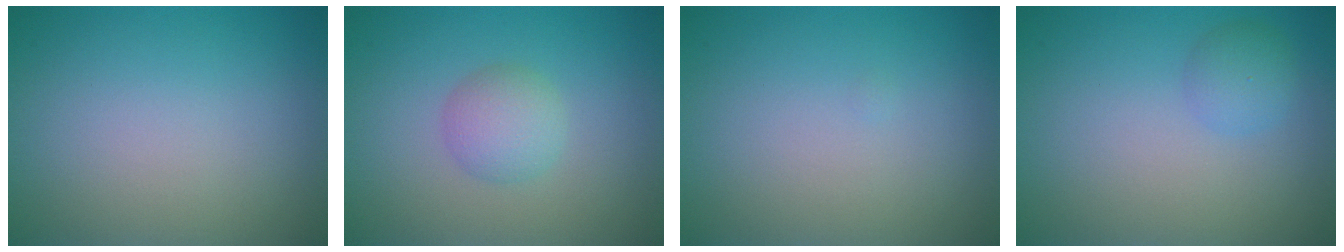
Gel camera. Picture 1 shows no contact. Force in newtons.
{"total": 2.4, "press": 2.4, "slide": 0.1}
{"total": 0.0}
{"total": 1.7, "press": 1.7, "slide": 0.0}